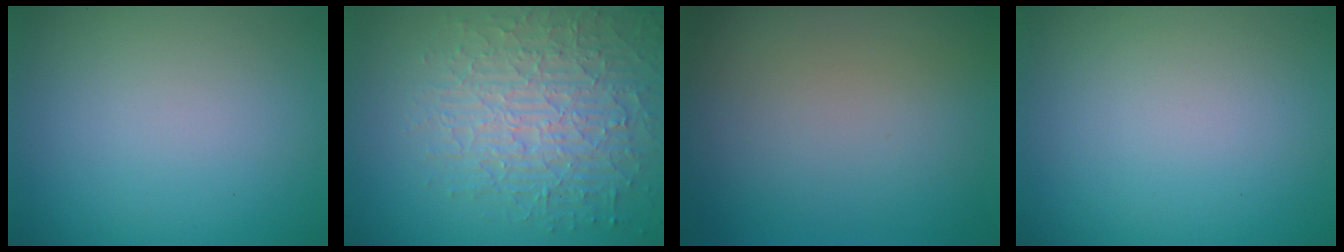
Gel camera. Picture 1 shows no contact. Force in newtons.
{"total": 7.0, "press": 5.3, "slide": 4.5}
{"total": 0.0}
{"total": 0.0}